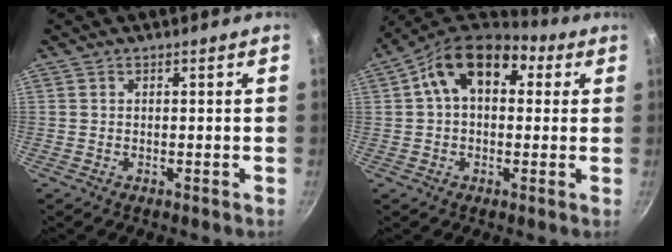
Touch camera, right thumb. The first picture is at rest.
{"total": 14.2, "force": [4.0, 9.3, 9.9], "torque": [-0.130, 0.023, 0.043]}